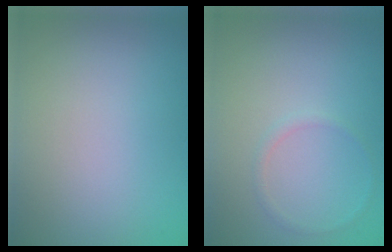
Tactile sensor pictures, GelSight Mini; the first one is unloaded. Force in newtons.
{"total": 0.8, "press": 0.8, "slide": 0.1}